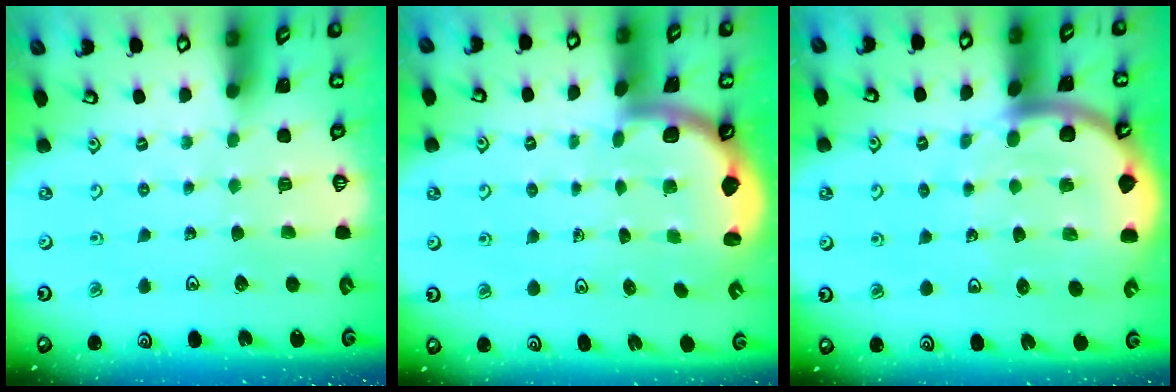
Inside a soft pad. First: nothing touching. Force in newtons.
{"total": 1.8, "press": 1.8, "slide": 0.1}
{"total": 9.3, "press": 9.2, "slide": 1.2}